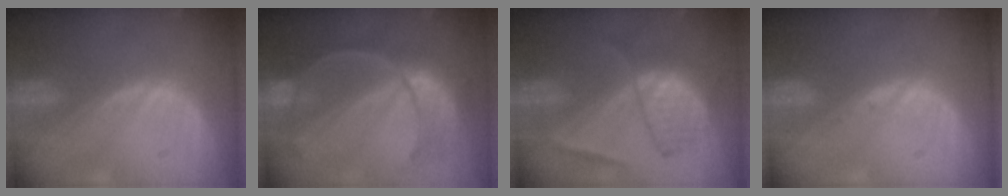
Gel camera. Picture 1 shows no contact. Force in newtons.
{"total": 8.9, "press": 8.2, "slide": 3.5}
{"total": 6.7, "press": 6.5, "slide": 1.4}
{"total": 0.6, "press": 0.5, "slide": 0.3}